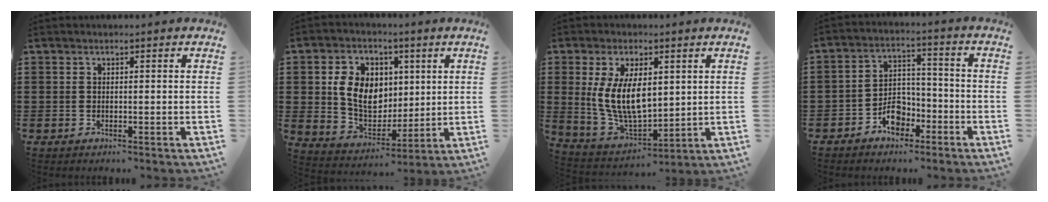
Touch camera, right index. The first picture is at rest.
{"total": 9.1, "force": [1.7, 7.3, 5.1], "torque": [-0.116, 0.015, 0.030]}
{"total": 10.4, "force": [1.8, 5.4, 8.7], "torque": [-0.196, 0.001, 0.031]}
{"total": 5.7, "force": [-3.3, 3.6, 2.9], "torque": [-0.058, 0.011, -0.060]}